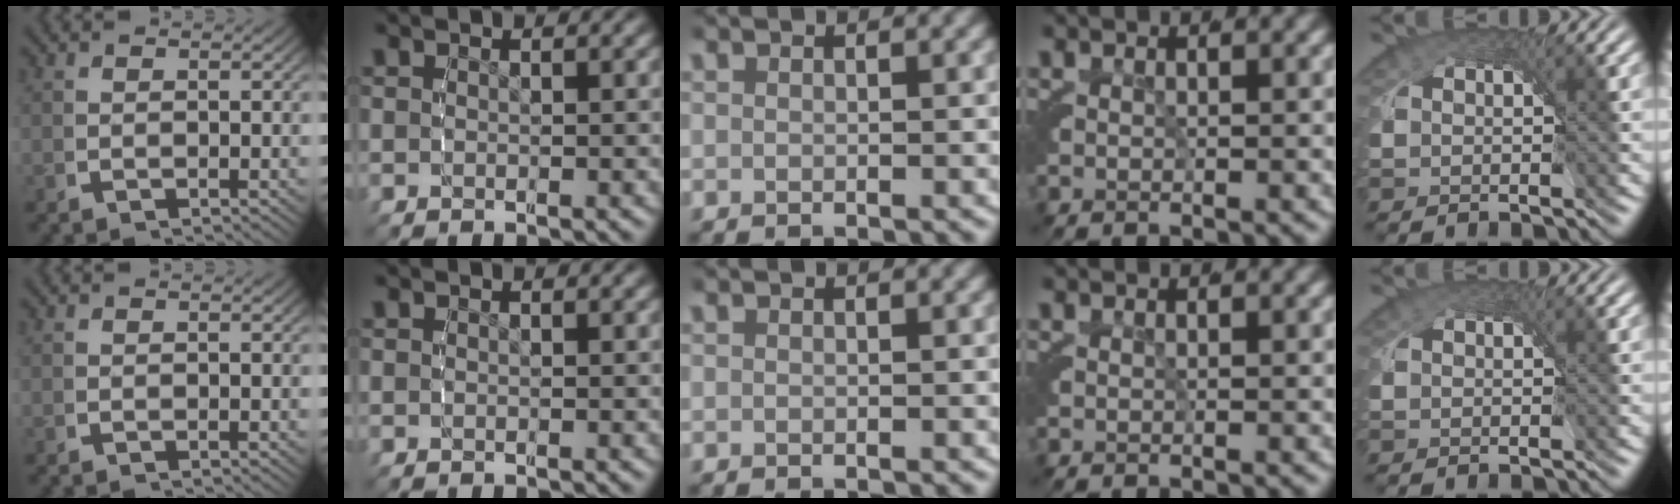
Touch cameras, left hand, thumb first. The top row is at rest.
{"little": {"total": 0.6, "force": [0.0, 0.6, 0.1], "torque": [-0.006, -0.002, -0.002]}}